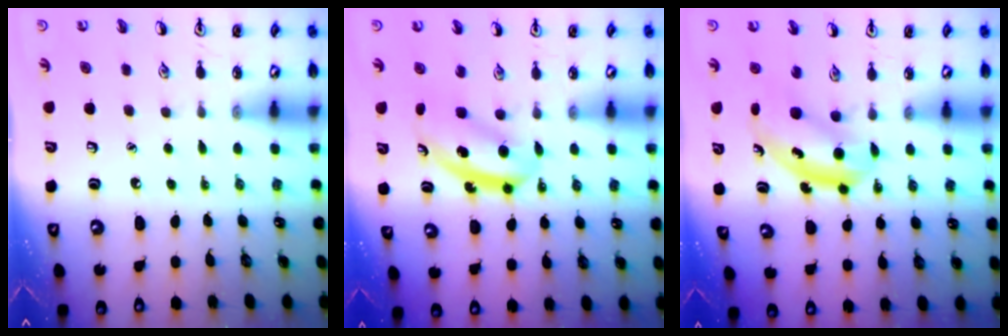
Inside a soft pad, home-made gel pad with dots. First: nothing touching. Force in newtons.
{"total": 5.9, "press": 5.8, "slide": 0.8}
{"total": 4.6, "press": 4.6, "slide": 0.4}